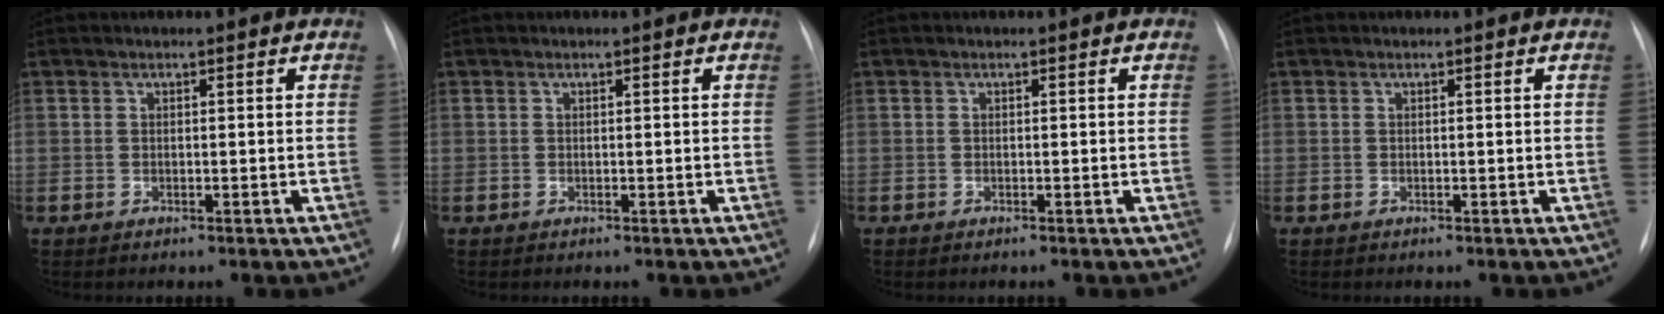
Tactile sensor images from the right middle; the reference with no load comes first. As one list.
[{"total": 0.0}, {"total": 0.0}, {"total": 0.0}]